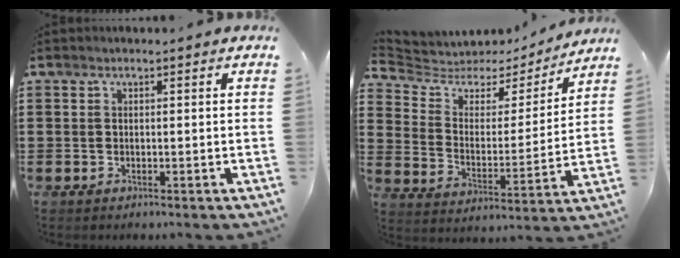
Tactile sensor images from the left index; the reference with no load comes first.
{"total": 4.7, "force": [3.8, 2.5, 1.1], "torque": [-0.053, -0.024, 0.059]}